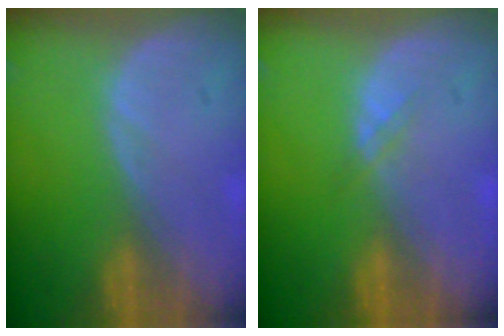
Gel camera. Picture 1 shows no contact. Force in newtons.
{"total": 1.0, "press": 1.0, "slide": 0.2}